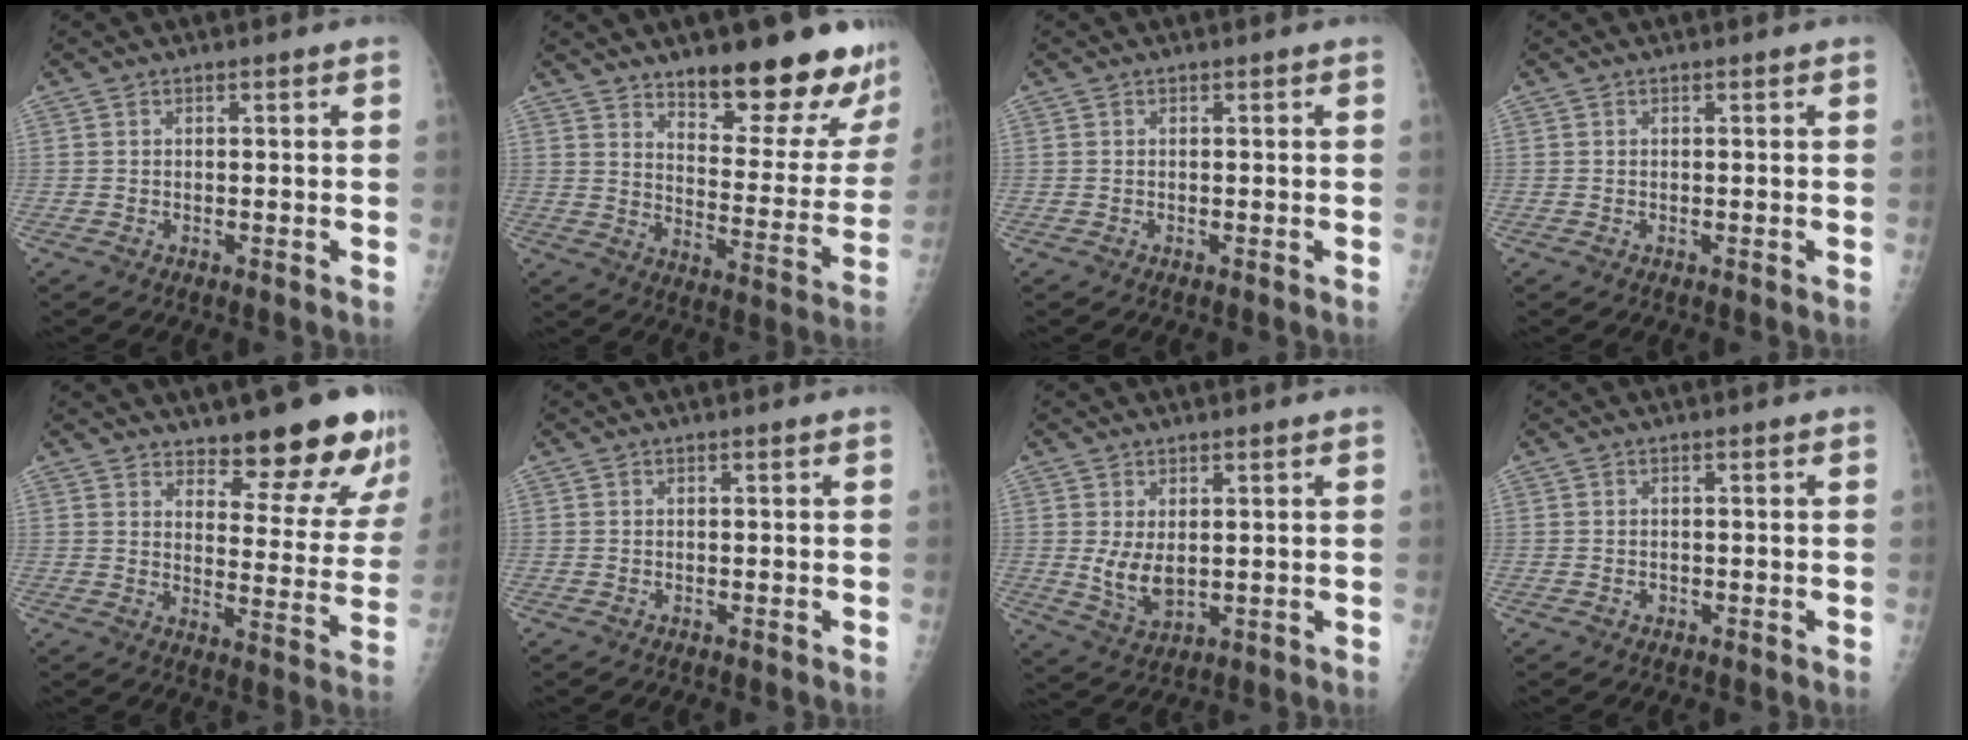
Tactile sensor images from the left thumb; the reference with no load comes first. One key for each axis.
{"total": 21.1, "fx": 16.2, "fy": 6.2, "fz": 12.0, "tx": -0.114, "ty": -0.109, "tz": 0.223}
{"total": 0.0}
{"total": 0.0}
{"total": 15.9, "fx": 12.6, "fy": 4.6, "fz": 8.5, "tx": -0.064, "ty": -0.098, "tz": 0.165}
{"total": 0.0}
{"total": 5.8, "fx": 1.0, "fy": 3.2, "fz": 4.7, "tx": -0.076, "ty": -0.020, "tz": 0.031}
{"total": 0.7, "fx": -0.2, "fy": 0.6, "fz": 0.4, "tx": -0.004, "ty": 0.001, "tz": -0.001}